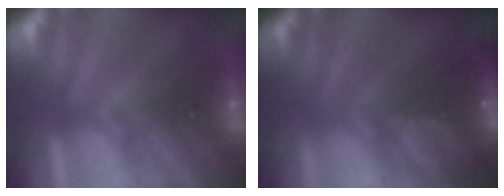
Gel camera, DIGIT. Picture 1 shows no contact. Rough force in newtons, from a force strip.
{"total": 7.8}